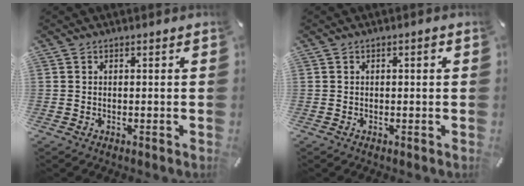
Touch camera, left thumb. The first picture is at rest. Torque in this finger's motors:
{"motor_torque": [0.02, -0.15, 0.00, 0.14, 0.01]}